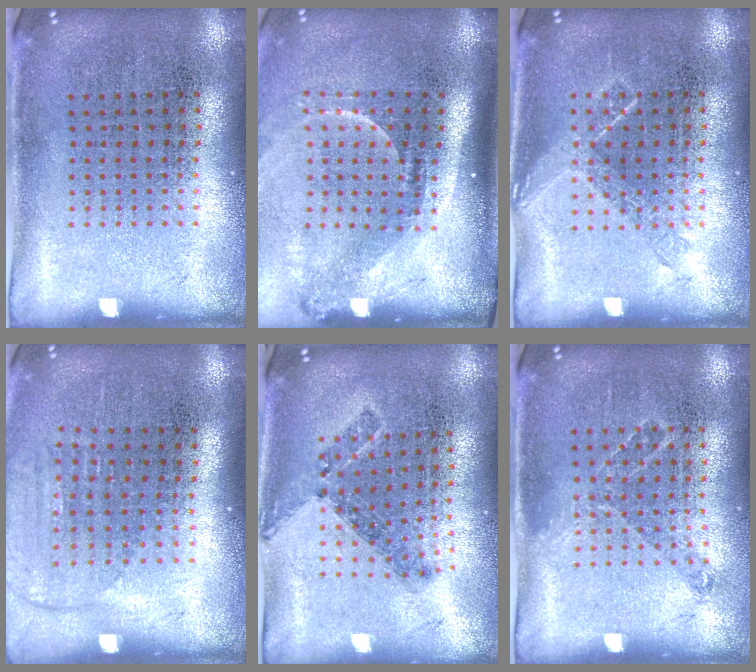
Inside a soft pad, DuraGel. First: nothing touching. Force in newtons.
{"total": 2.2, "press": 1.5, "slide": 1.6}
{"total": 1.0, "press": 0.9, "slide": 0.2}
{"total": 1.3, "press": 1.2, "slide": 0.6}
{"total": 0.9, "press": 0.8, "slide": 0.4}
{"total": 0.8, "press": 0.8, "slide": 0.3}